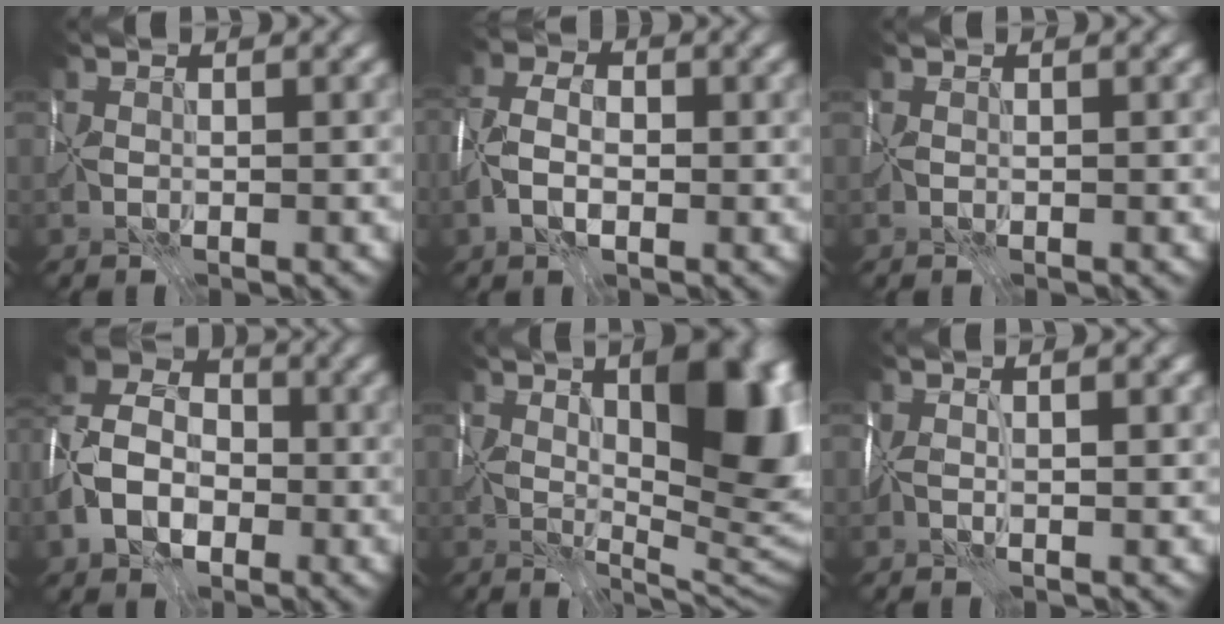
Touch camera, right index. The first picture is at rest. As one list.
[{"total": 4.9, "force": [-1.2, 3.1, 3.6], "torque": [-0.082, 0.006, -0.035]}, {"total": 0.0}, {"total": 8.1, "force": [-2.5, 5.8, 5.0], "torque": [-0.108, 0.004, -0.066]}, {"total": 15.0, "force": [4.1, 6.3, 13.0], "torque": [-0.145, 0.013, 0.063]}, {"total": 3.8, "force": [1.2, 1.3, 3.3], "torque": [-0.045, 0.009, 0.010]}]